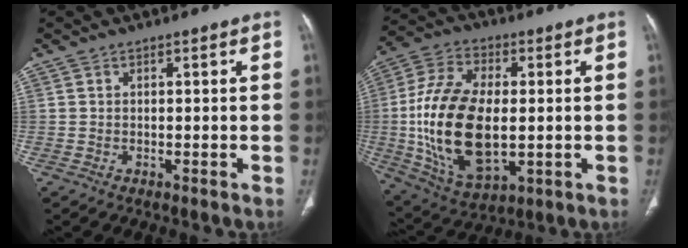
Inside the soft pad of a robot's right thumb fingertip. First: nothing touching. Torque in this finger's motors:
{"motor_torque": [1.02, 3.99, 2.28, -0.18, 0.39]}